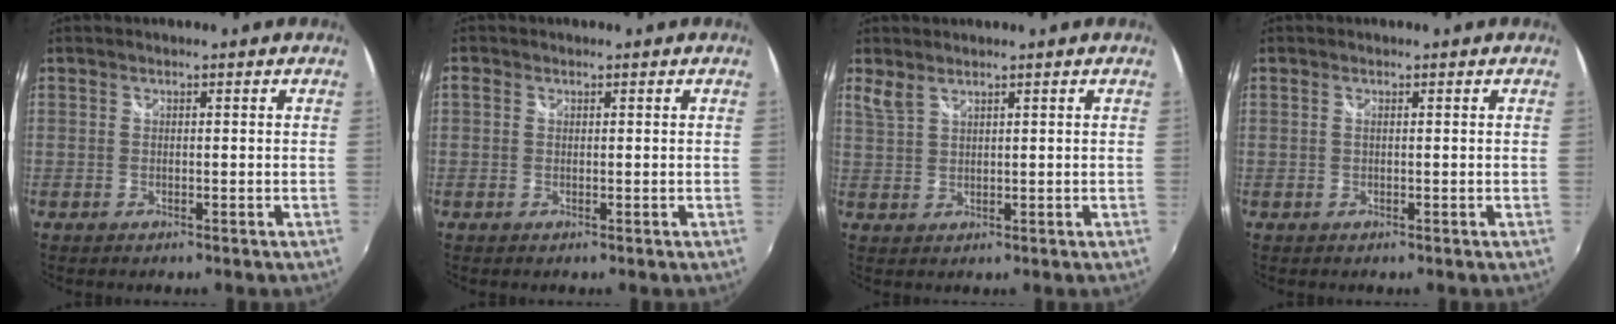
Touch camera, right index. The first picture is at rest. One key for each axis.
{"total": 0.8, "fx": 0.0, "fy": 0.8, "fz": 0.3, "tx": -0.007, "ty": 0.002, "tz": -0.004}
{"total": 2.3, "fx": 1.8, "fy": 0.6, "fz": 1.3, "tx": -0.029, "ty": 0.000, "tz": 0.039}
{"total": 0.0}